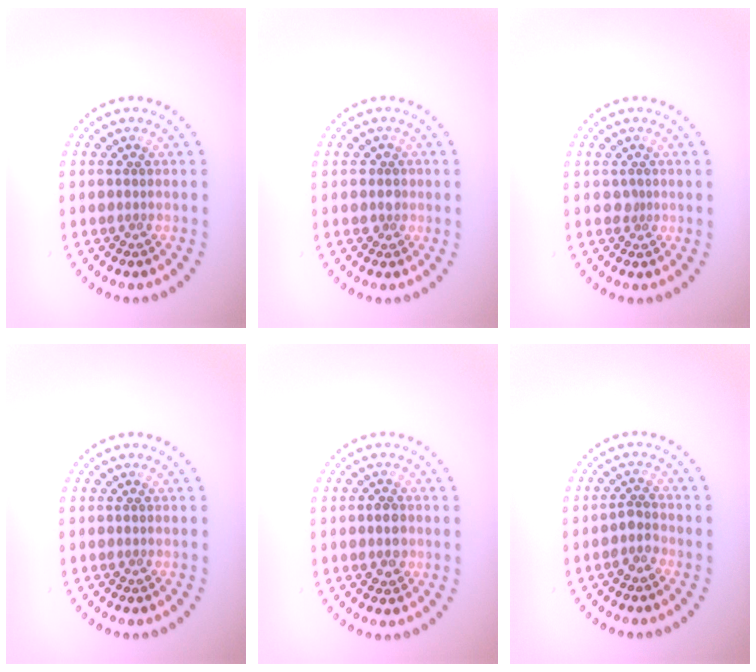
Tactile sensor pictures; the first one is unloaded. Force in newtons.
{"total": 1.3, "press": 1.1, "slide": 0.8}
{"total": 0.8, "press": 0.5, "slide": 0.6}
{"total": 0.0}
{"total": 1.9, "press": 1.9, "slide": 0.3}
{"total": 1.7, "press": 1.4, "slide": 0.9}